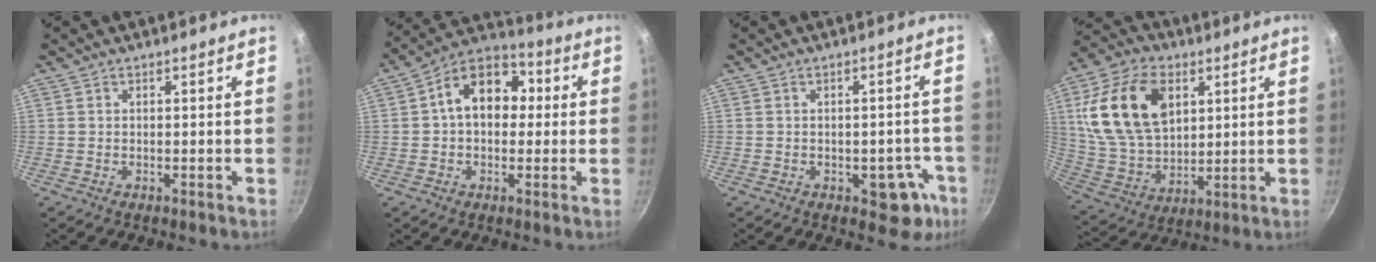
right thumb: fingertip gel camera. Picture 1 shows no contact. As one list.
[{"total": 13.4, "force": [1.6, 9.5, 9.3], "torque": [-0.099, 0.034, 0.005]}, {"total": 7.7, "force": [-3.2, 4.6, 5.3], "torque": [-0.010, 0.025, -0.030]}, {"total": 20.7, "force": [6.2, 13.4, 14.6], "torque": [-0.257, -0.008, 0.121]}]